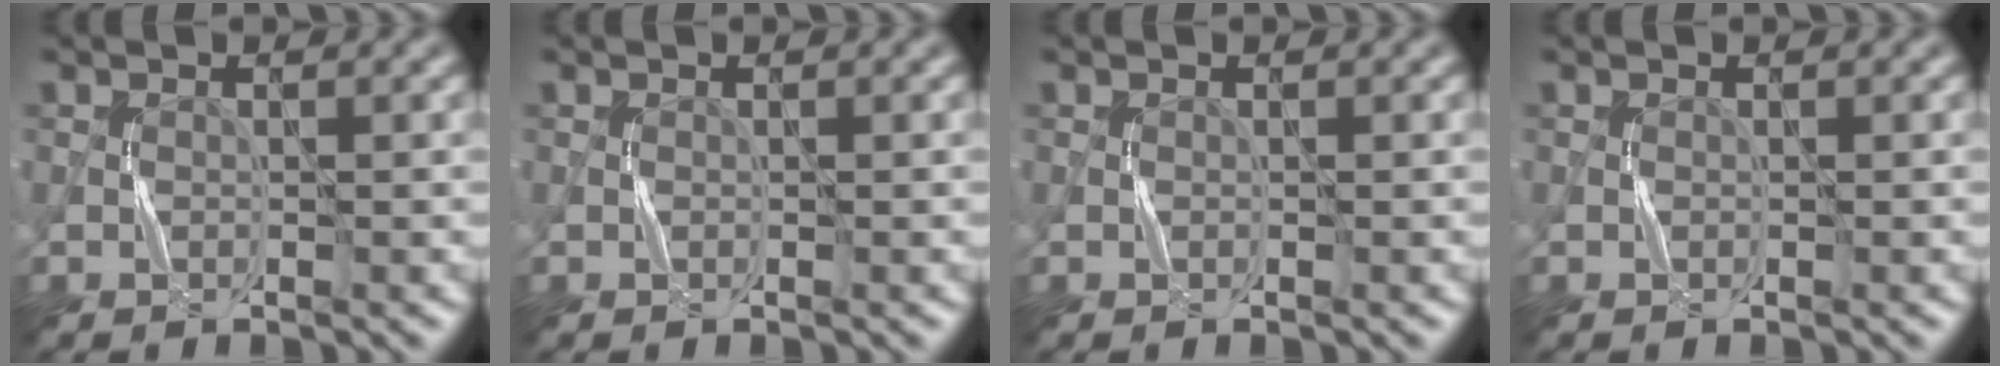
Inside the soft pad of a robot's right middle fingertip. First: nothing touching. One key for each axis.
{"total": 0.0}
{"total": 0.0}
{"total": 0.0}